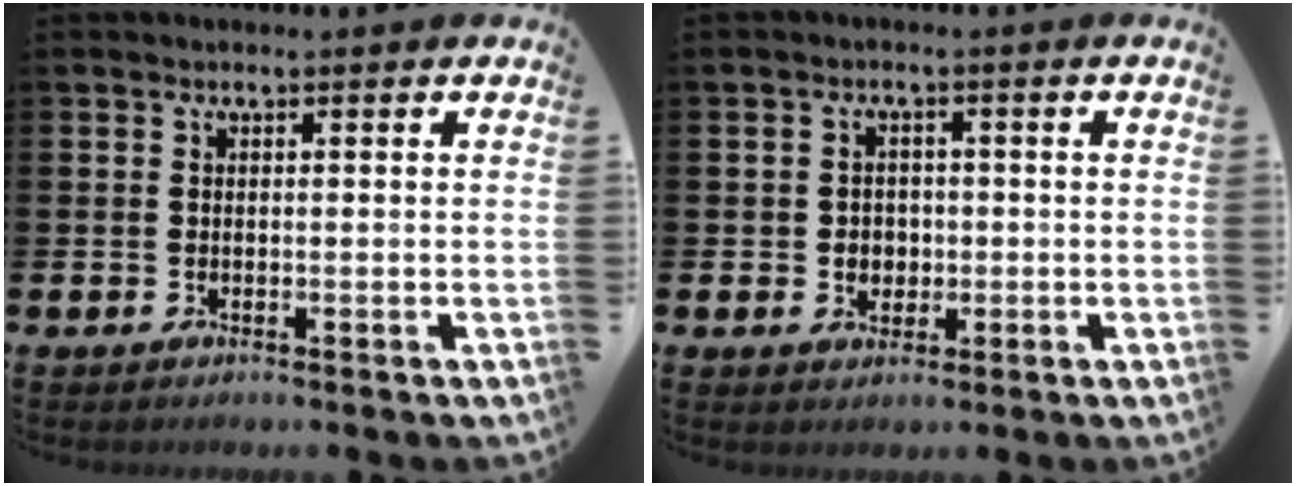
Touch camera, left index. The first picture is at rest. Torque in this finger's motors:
{"motor_torque": [0.34, -0.10, 0.03, 0.01]}